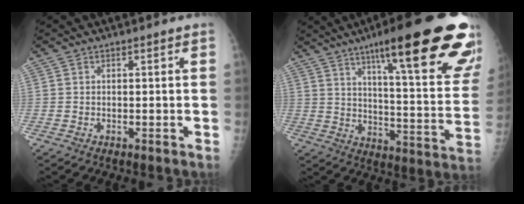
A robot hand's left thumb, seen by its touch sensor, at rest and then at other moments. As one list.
[{"total": 29.4, "force": [17.5, 4.8, 23.1], "torque": [-0.264, -0.049, 0.249]}]